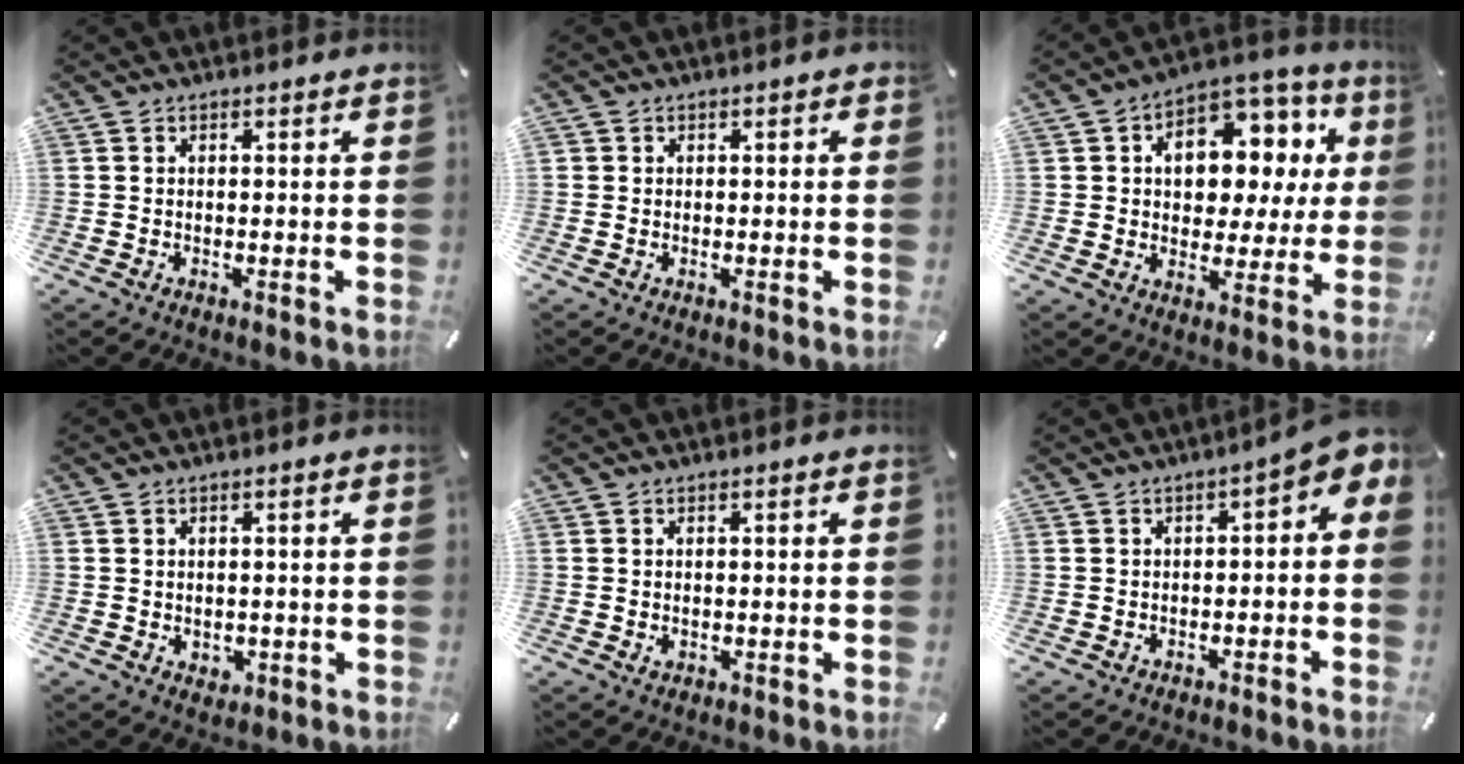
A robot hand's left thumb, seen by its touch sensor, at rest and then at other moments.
{"total": 0.7, "force": [-0.1, 0.7, 0.0], "torque": [0.001, 0.005, -0.003]}
{"total": 12.4, "force": [3.2, 9.0, 7.9], "torque": [-0.114, -0.020, 0.059]}
{"total": 1.6, "force": [0.1, 1.5, 0.4], "torque": [-0.002, 0.000, -0.002]}
{"total": 0.8, "force": [0.0, 0.7, 0.3], "torque": [-0.006, 0.003, 0.000]}
{"total": 4.2, "force": [0.1, 1.8, 3.8], "torque": [-0.056, -0.006, -0.004]}